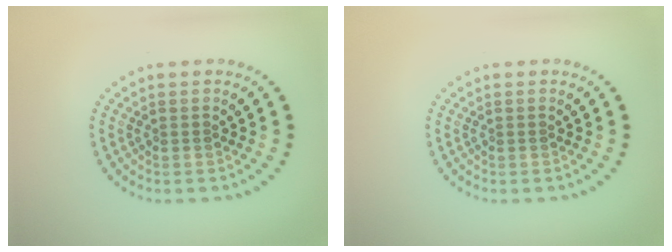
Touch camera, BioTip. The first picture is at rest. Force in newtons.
{"total": 0.0}